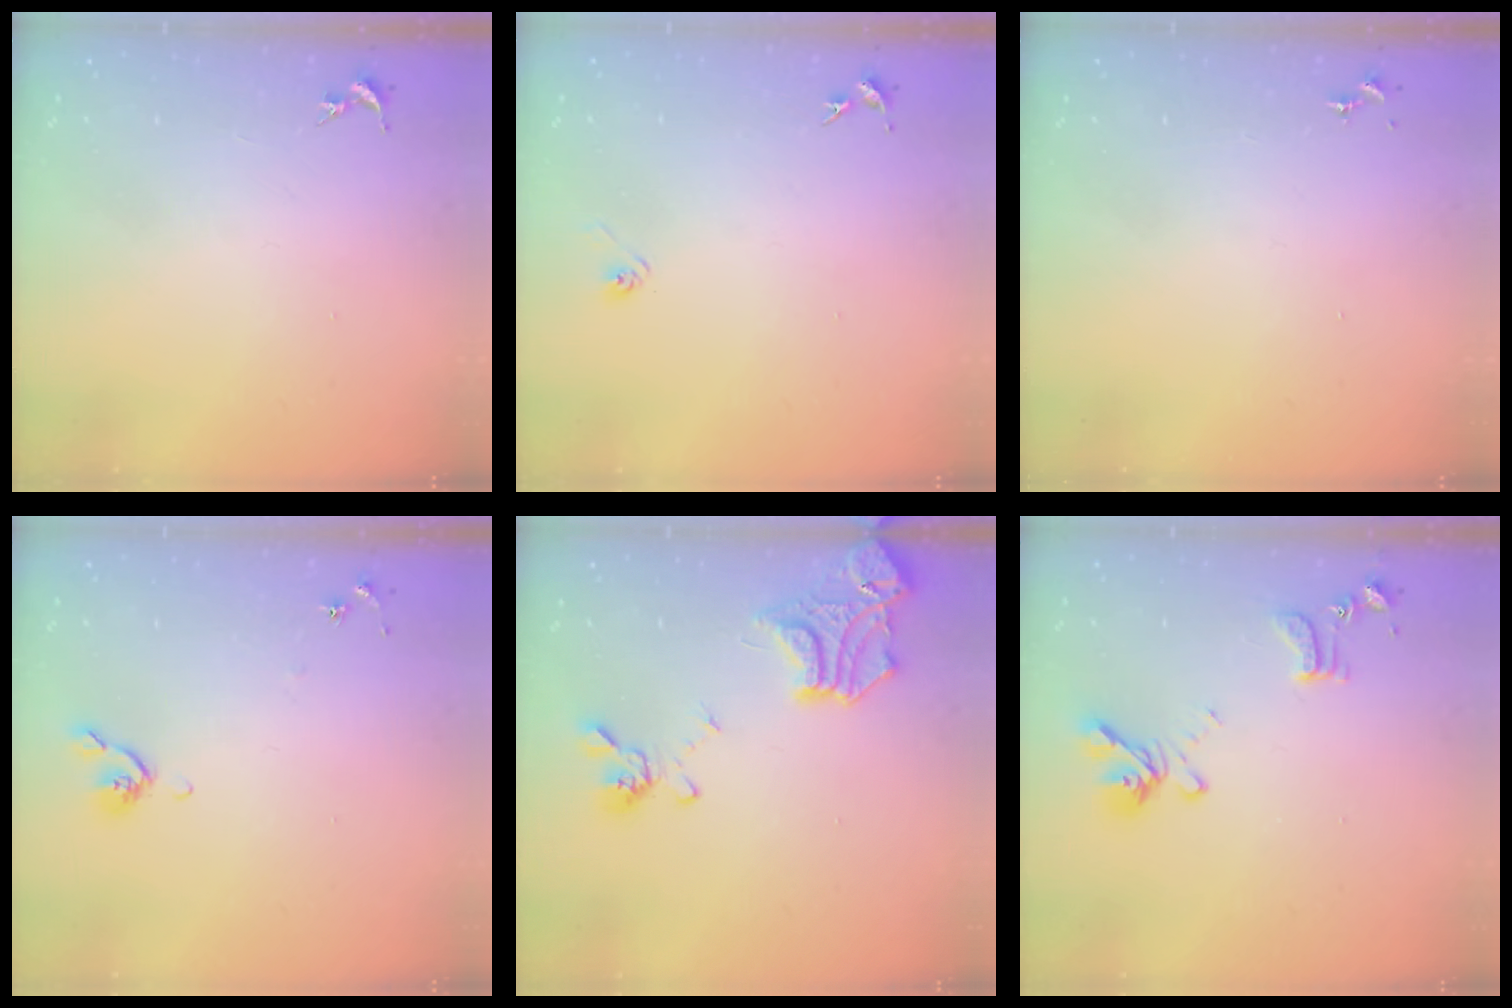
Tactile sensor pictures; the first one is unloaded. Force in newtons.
{"total": 3.2, "press": 2.9, "slide": 1.4}
{"total": 0.0}
{"total": 5.3, "press": 5.1, "slide": 1.1}
{"total": 19.3, "press": 19.2, "slide": 2.0}
{"total": 13.5, "press": 13.4, "slide": 1.4}